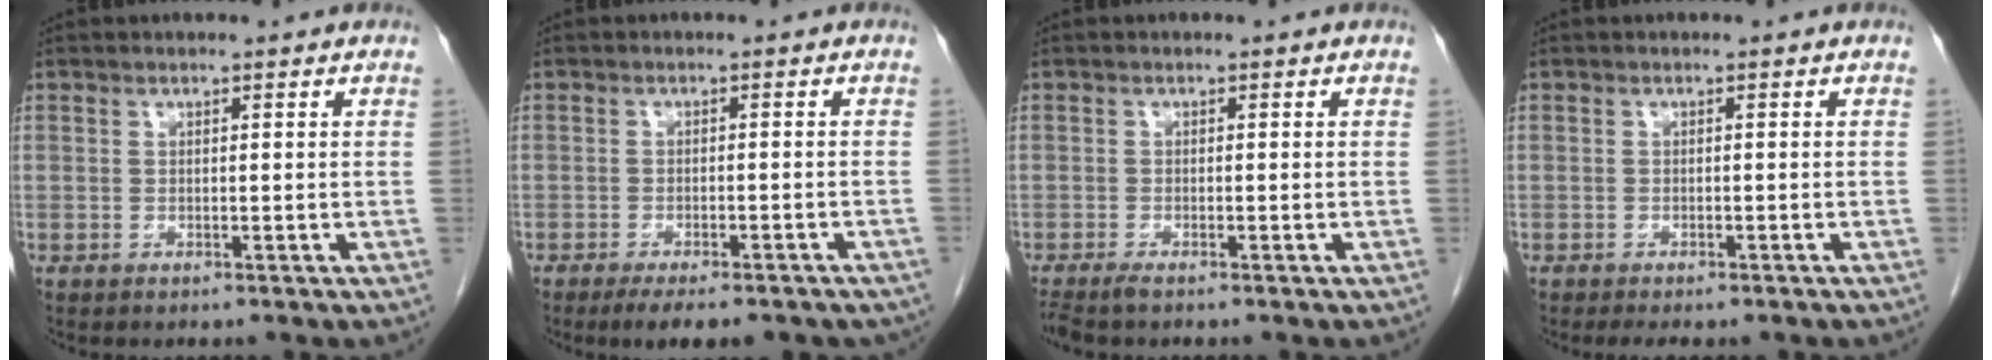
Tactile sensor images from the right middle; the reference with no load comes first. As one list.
[{"total": 10.5, "force": [-8.3, 3.2, 5.6], "torque": [-0.064, -0.003, -0.103]}, {"total": 2.0, "force": [-1.7, 0.0, 1.1], "torque": [-0.021, -0.006, -0.031]}, {"total": 3.5, "force": [-2.8, 1.3, 1.7], "torque": [-0.022, -0.008, -0.035]}]